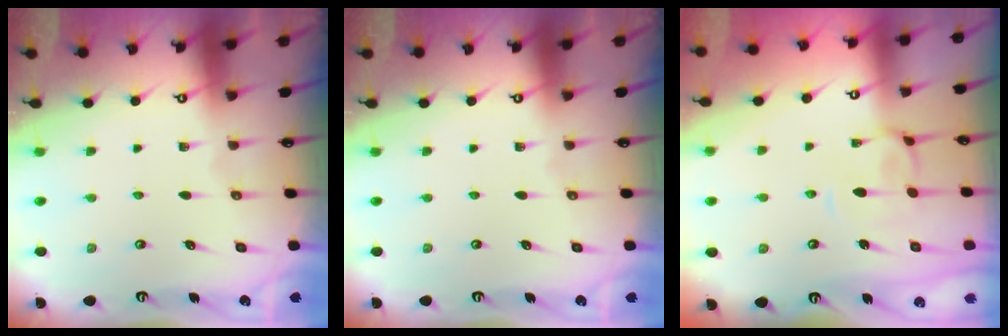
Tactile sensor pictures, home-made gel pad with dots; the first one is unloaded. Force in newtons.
{"total": 0.0}
{"total": 2.3, "press": 2.2, "slide": 0.6}